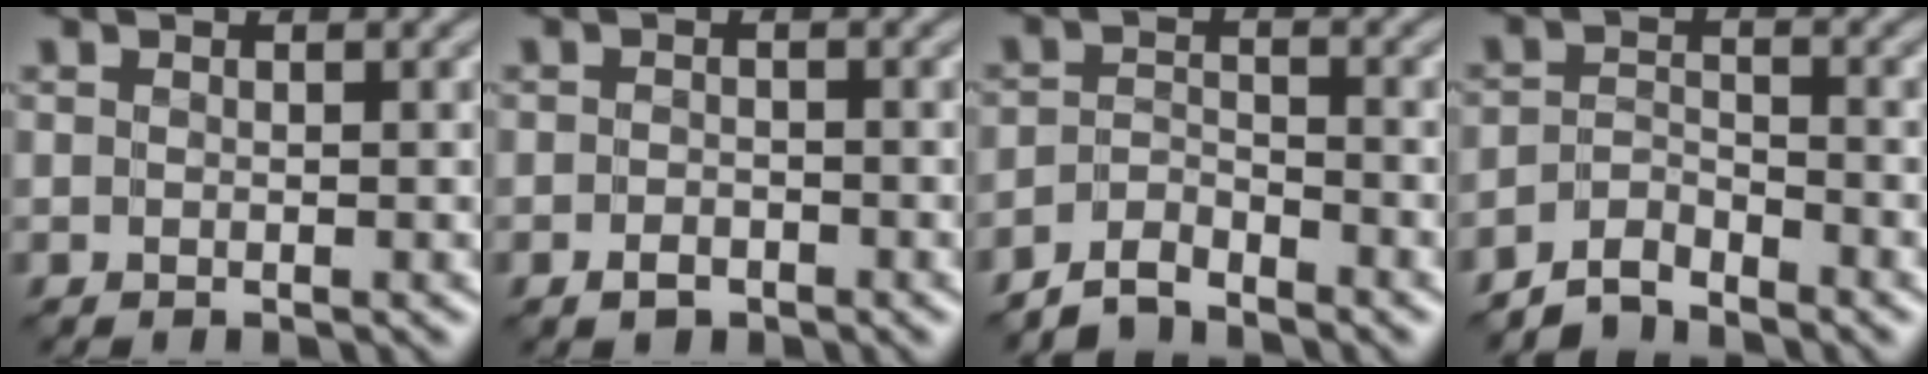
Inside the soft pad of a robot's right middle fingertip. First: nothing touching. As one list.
[{"total": 1.2, "force": [-0.9, 0.7, 0.5], "torque": [-0.007, 0.002, -0.019]}, {"total": 2.8, "force": [-2.7, 0.4, 0.4], "torque": [-0.008, 0.004, -0.063]}, {"total": 2.9, "force": [-2.8, 0.4, 0.5], "torque": [-0.008, 0.005, -0.064]}]